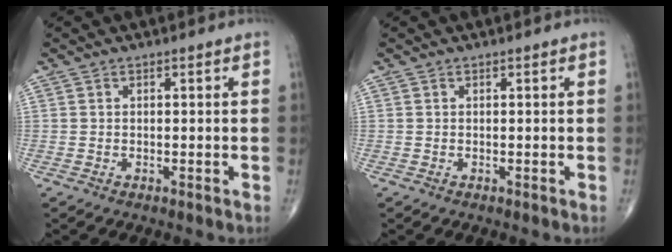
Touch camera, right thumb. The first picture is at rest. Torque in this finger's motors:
{"motor_torque": [0.18, 0.18, -0.08, -0.08, 0.02]}